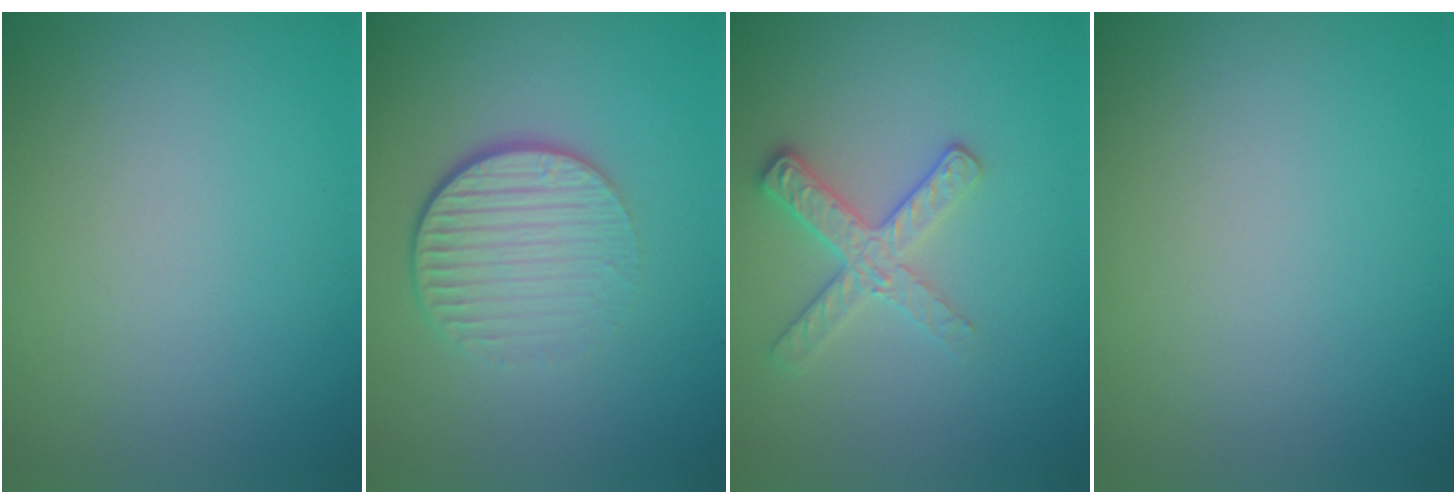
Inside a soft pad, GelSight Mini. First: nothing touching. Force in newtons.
{"total": 4.5, "press": 2.8, "slide": 3.5}
{"total": 2.7, "press": 2.5, "slide": 1.1}
{"total": 0.0}